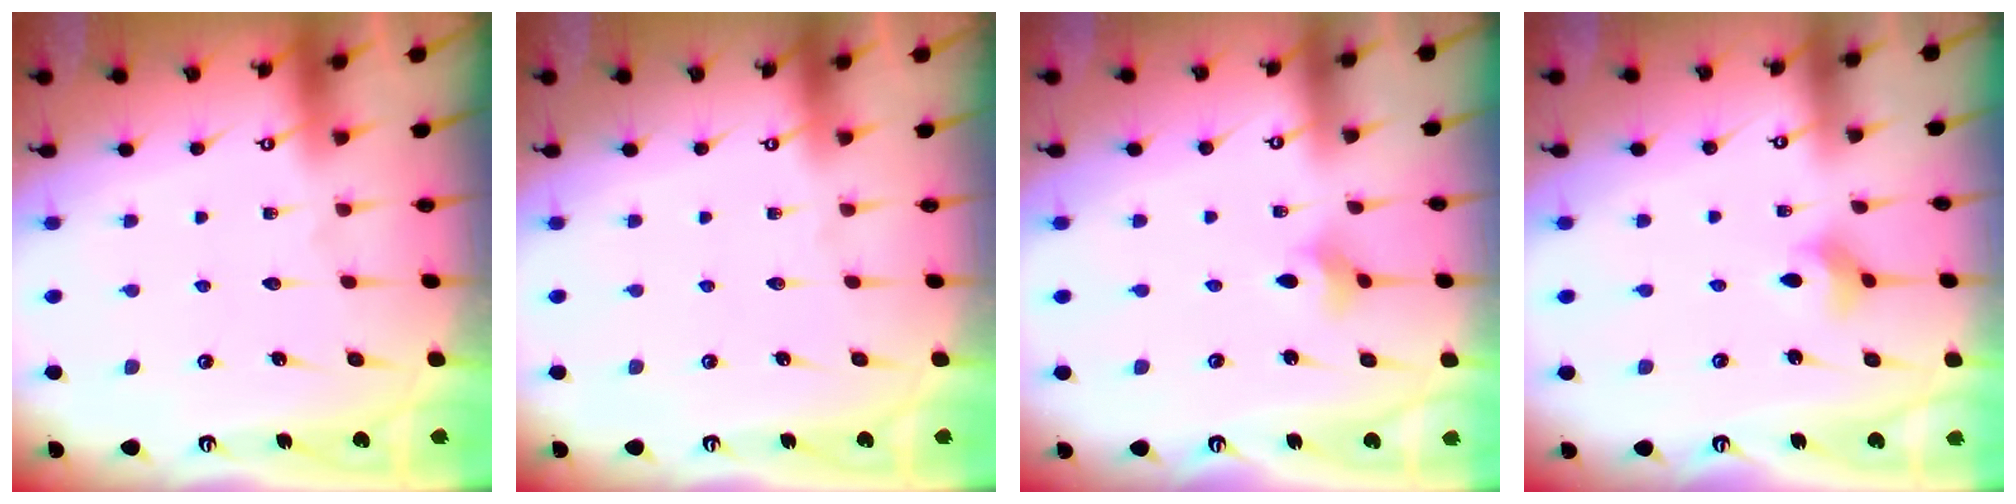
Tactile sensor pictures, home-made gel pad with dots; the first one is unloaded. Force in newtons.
{"total": 0.0}
{"total": 2.2, "press": 2.1, "slide": 0.4}
{"total": 2.8, "press": 2.8, "slide": 0.2}